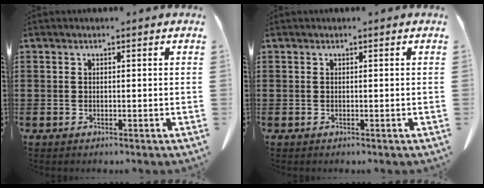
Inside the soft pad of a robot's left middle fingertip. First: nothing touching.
{"total": 0.0}